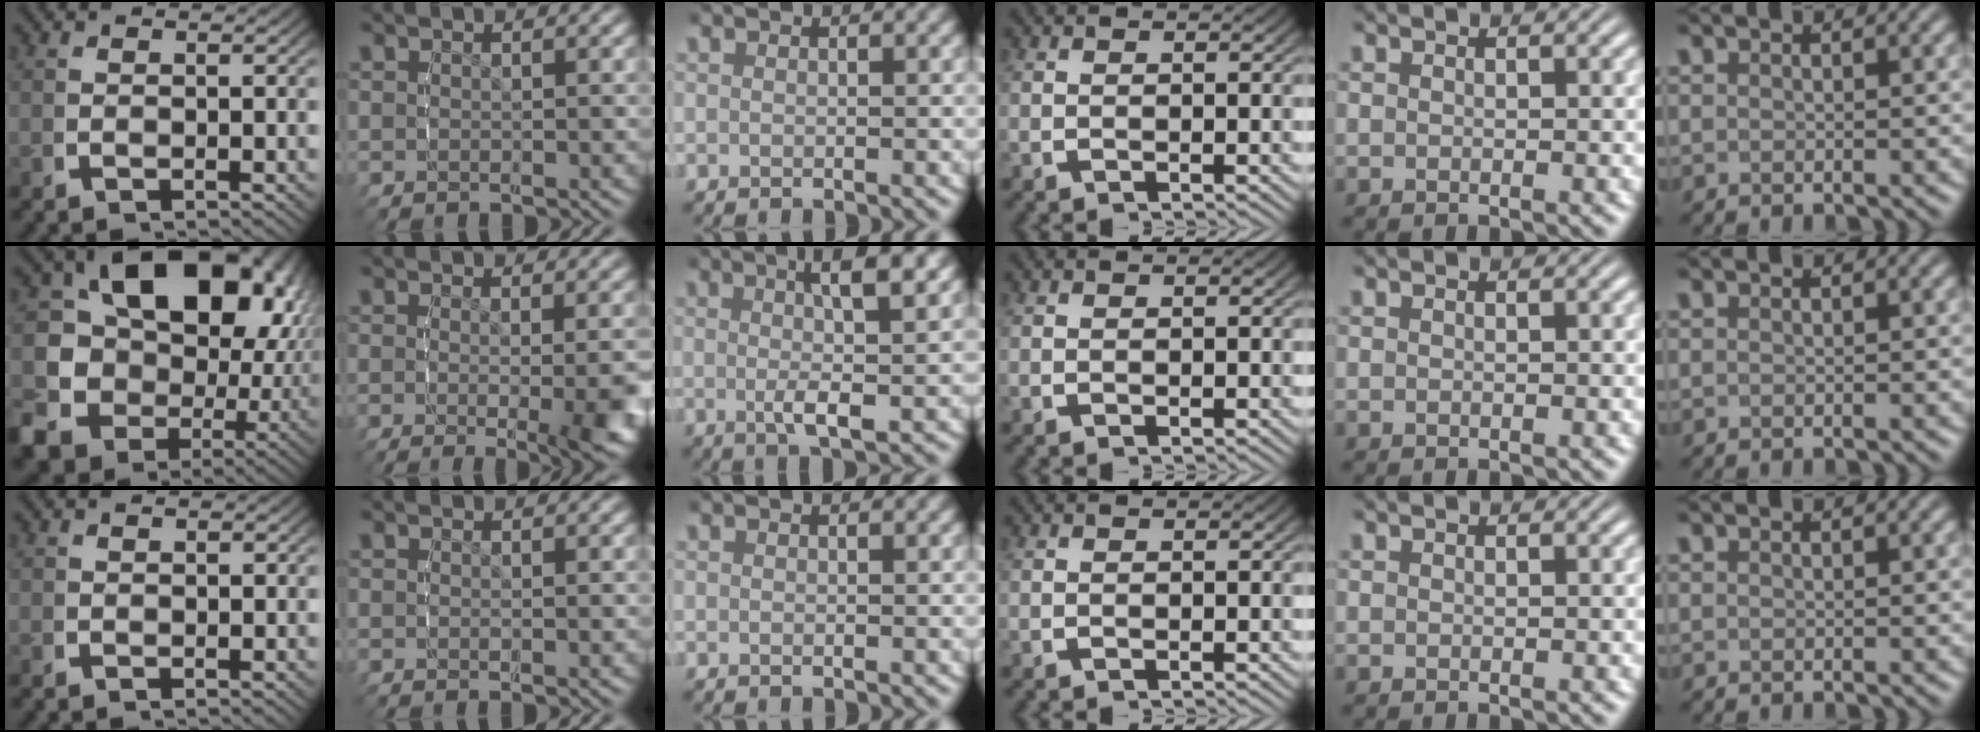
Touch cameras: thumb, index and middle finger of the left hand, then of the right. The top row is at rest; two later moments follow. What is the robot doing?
{"motion": "lift_and_place", "object": "lipstick"}